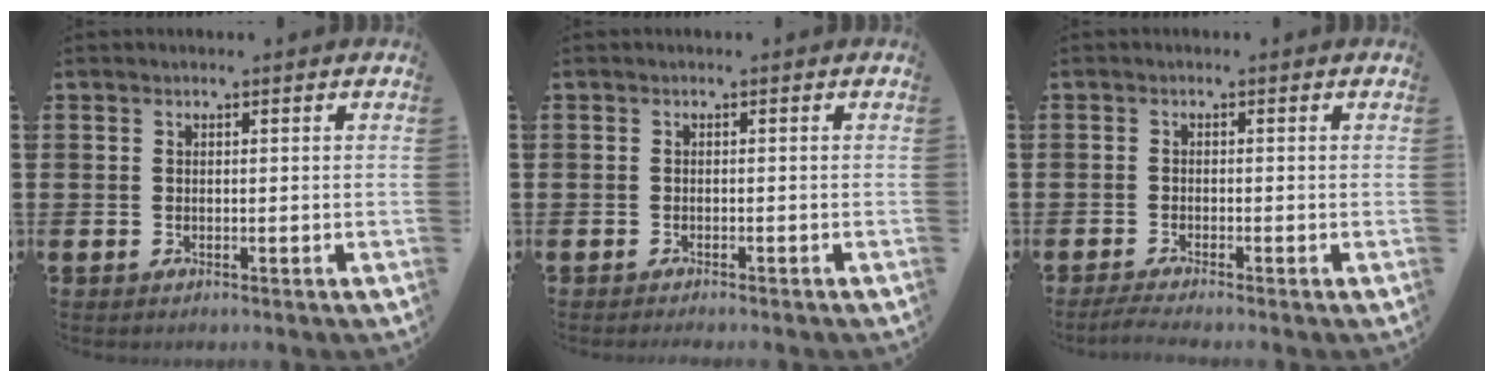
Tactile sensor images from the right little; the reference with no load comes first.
{"total": 0.5, "force": [-0.5, -0.1, 0.1], "torque": [-0.001, -0.002, -0.011]}
{"total": 1.3, "force": [-1.0, 0.0, 0.9], "torque": [-0.014, 0.000, -0.019]}